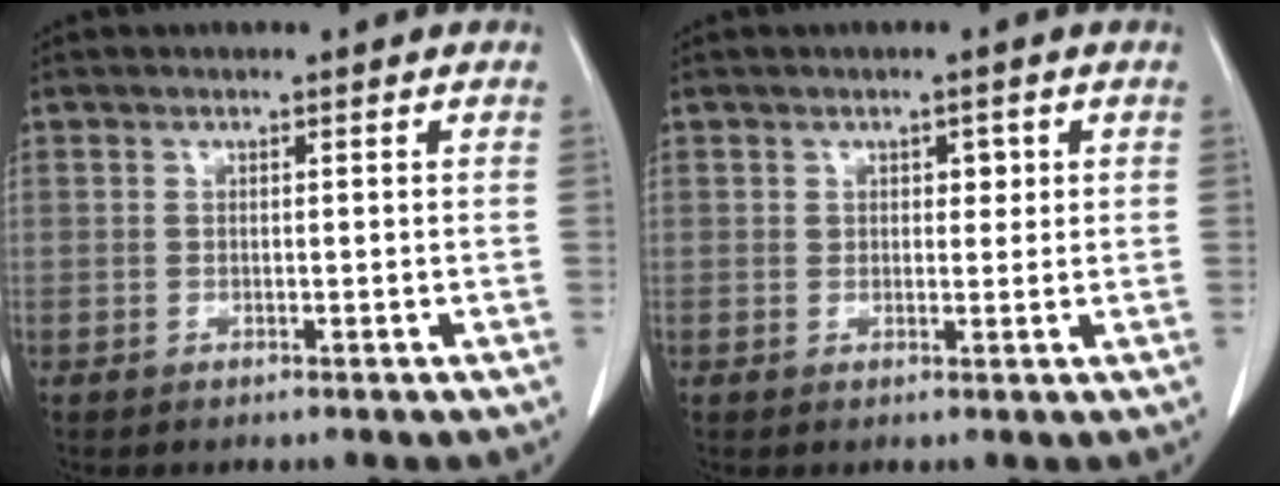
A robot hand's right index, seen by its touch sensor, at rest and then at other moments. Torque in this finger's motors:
{"motor_torque": [-0.02, 0.06, 0.02, 0.00]}